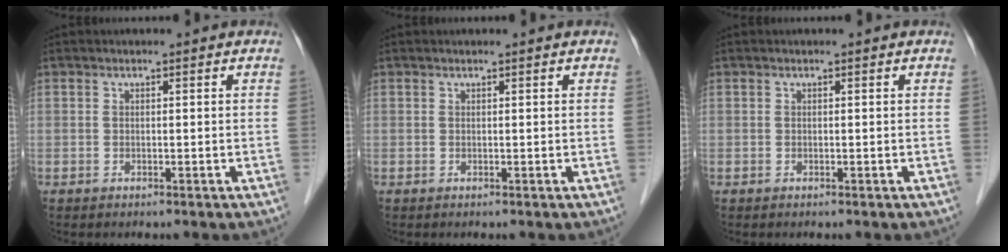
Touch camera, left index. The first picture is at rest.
{"total": 0.7, "force": [0.7, 0.0, 0.2], "torque": [-0.004, 0.008, 0.013]}
{"total": 0.0}